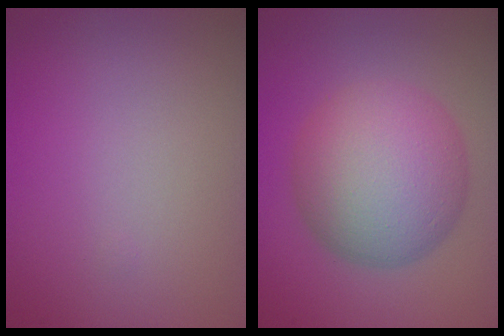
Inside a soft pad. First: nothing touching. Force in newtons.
{"total": 9.2, "press": 9.2, "slide": 0.3}